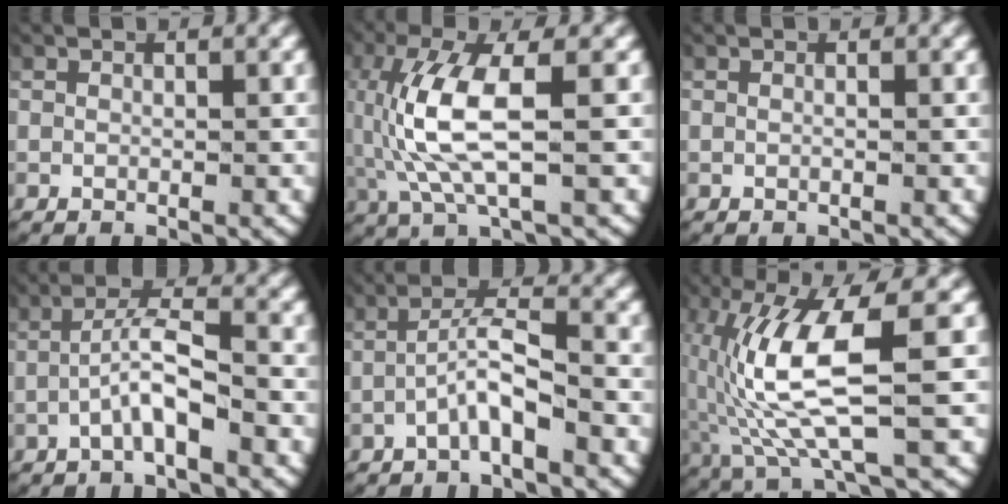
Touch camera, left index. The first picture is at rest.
{"total": 6.3, "force": [0.1, 2.0, 6.0], "torque": [-0.146, -0.007, 0.013]}
{"total": 0.0}
{"total": 3.3, "force": [-1.3, 0.8, 3.0], "torque": [-0.058, 0.006, -0.025]}
{"total": 2.9, "force": [-1.2, 0.6, 2.6], "torque": [-0.050, 0.007, -0.024]}
{"total": 9.0, "force": [-0.6, 3.0, 8.4], "torque": [-0.178, -0.012, 0.006]}